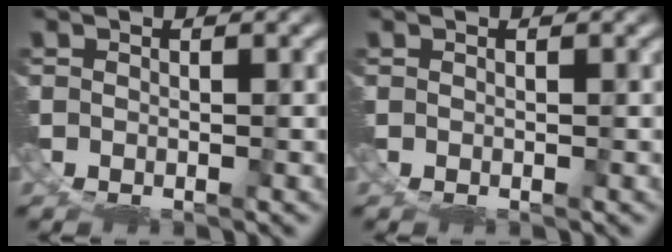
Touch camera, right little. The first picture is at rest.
{"total": 0.0}